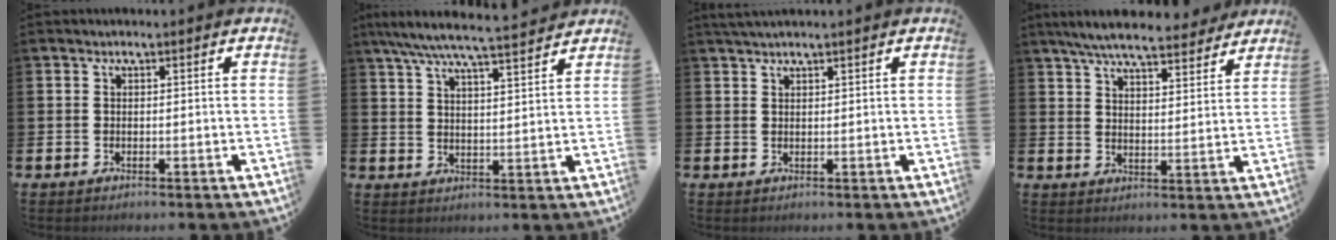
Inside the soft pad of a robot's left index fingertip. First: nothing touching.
{"total": 7.3, "force": [6.8, 0.3, 2.7], "torque": [-0.067, -0.037, 0.118]}
{"total": 1.5, "force": [1.4, 0.0, 0.6], "torque": [-0.016, 0.003, 0.027]}
{"total": 7.3, "force": [6.8, 1.3, 2.3], "torque": [-0.053, -0.038, 0.117]}